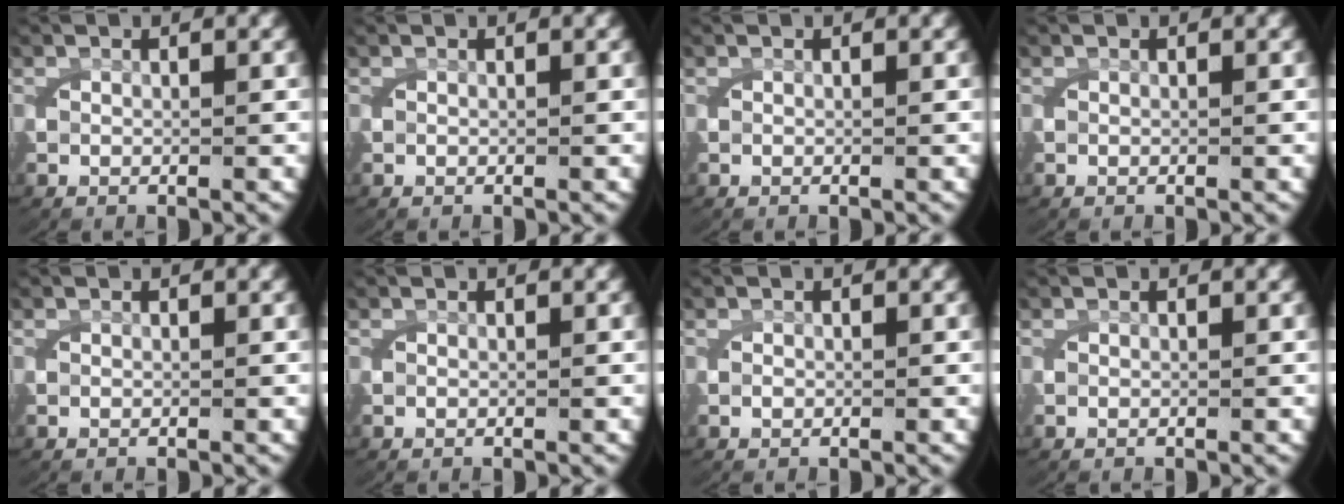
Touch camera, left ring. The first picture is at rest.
{"total": 0.0}
{"total": 0.0}
{"total": 0.0}
{"total": 0.0}
{"total": 0.0}
{"total": 0.0}
{"total": 0.0}